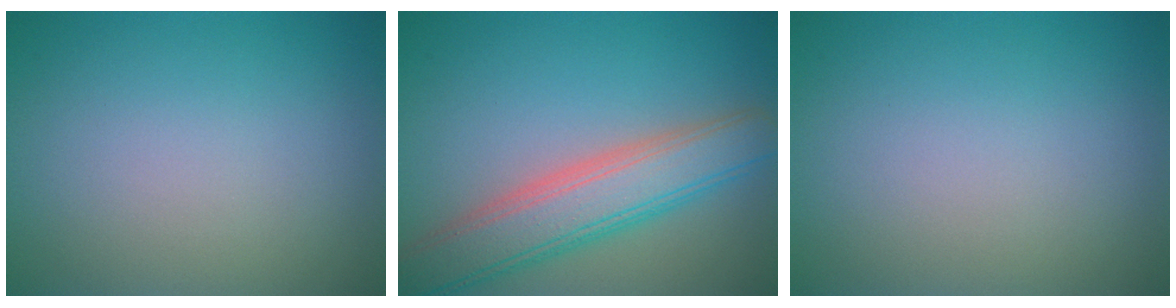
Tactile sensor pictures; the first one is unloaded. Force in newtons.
{"total": 6.6, "press": 6.6, "slide": 0.4}
{"total": 0.0}